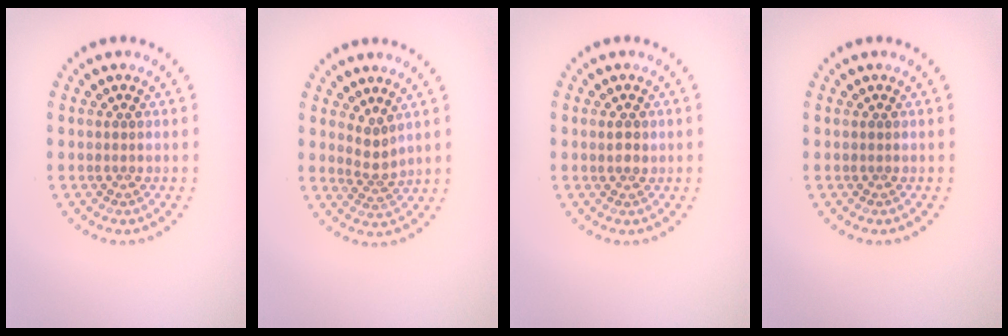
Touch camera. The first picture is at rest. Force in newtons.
{"total": 1.9, "press": 1.4, "slide": 1.3}
{"total": 1.2, "press": 1.1, "slide": 0.3}
{"total": 0.0}